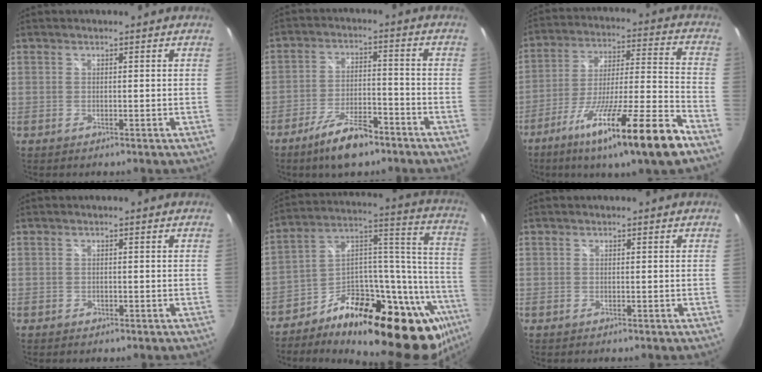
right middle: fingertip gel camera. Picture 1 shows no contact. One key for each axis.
{"total": 9.9, "fx": -7.2, "fy": 3.2, "fz": 6.0, "tx": -0.124, "ty": -0.002, "tz": -0.118}
{"total": 21.1, "fx": -13.6, "fy": 0.3, "fz": 16.2, "tx": -0.276, "ty": -0.047, "tz": -0.222}
{"total": 0.6, "fx": -0.3, "fy": 0.5, "fz": 0.1, "tx": 0.000, "ty": -0.003, "tz": -0.005}
{"total": 32.0, "fx": -18.6, "fy": 12.6, "fz": 22.9, "tx": -0.301, "ty": 0.042, "tz": -0.279}
{"total": 0.0}